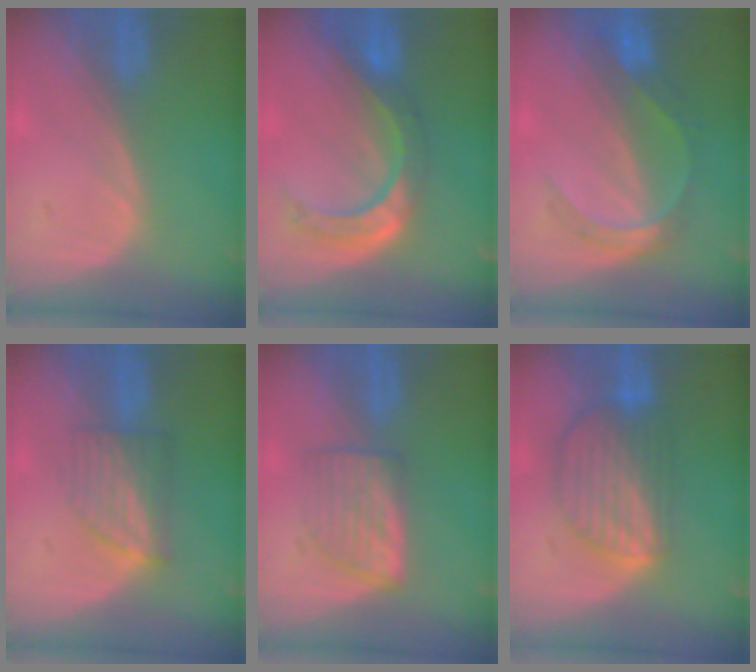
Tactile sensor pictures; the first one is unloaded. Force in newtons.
{"total": 8.5, "press": 7.2, "slide": 4.5}
{"total": 5.8, "press": 5.1, "slide": 2.7}
{"total": 6.1, "press": 5.4, "slide": 2.8}
{"total": 5.1, "press": 5.1, "slide": 0.6}
{"total": 8.5, "press": 7.6, "slide": 3.9}